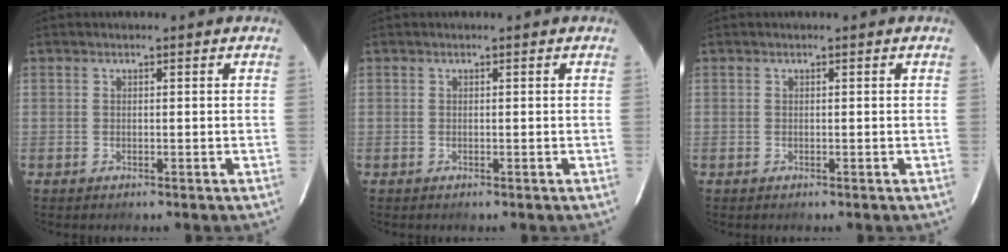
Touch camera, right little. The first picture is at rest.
{"total": 0.0}
{"total": 0.0}